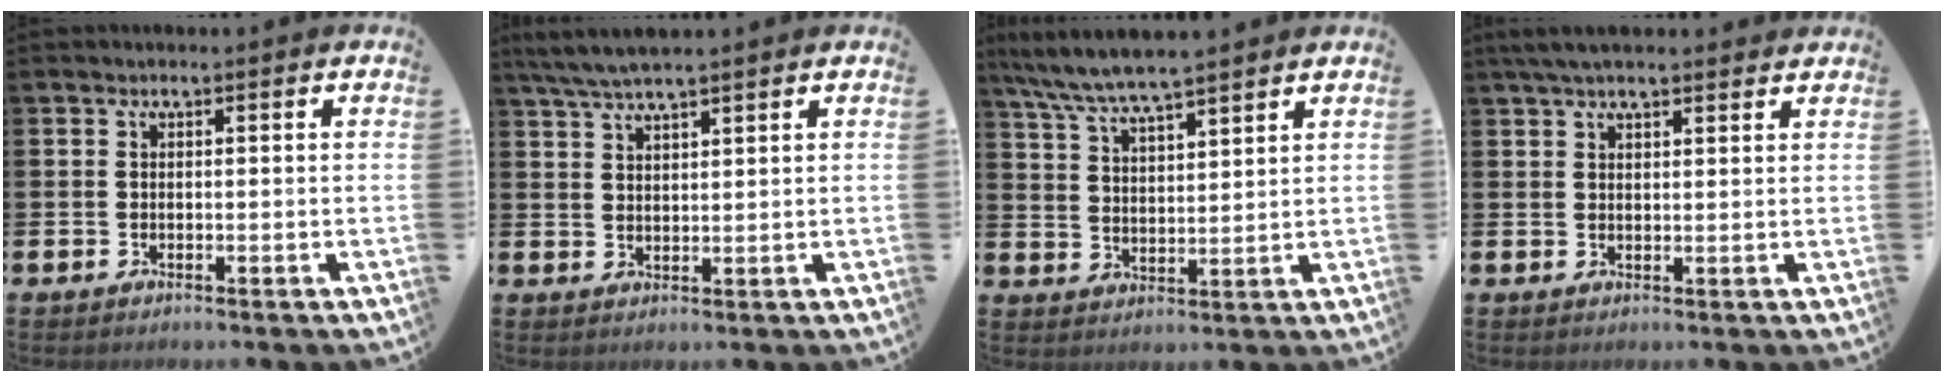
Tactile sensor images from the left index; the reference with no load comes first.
{"total": 4.5, "force": [4.1, 0.4, 1.8], "torque": [-0.051, -0.005, 0.075]}
{"total": 6.6, "force": [6.3, 0.3, 2.0], "torque": [-0.064, -0.030, 0.112]}
{"total": 3.5, "force": [3.1, 0.8, 1.6], "torque": [-0.042, 0.000, 0.059]}